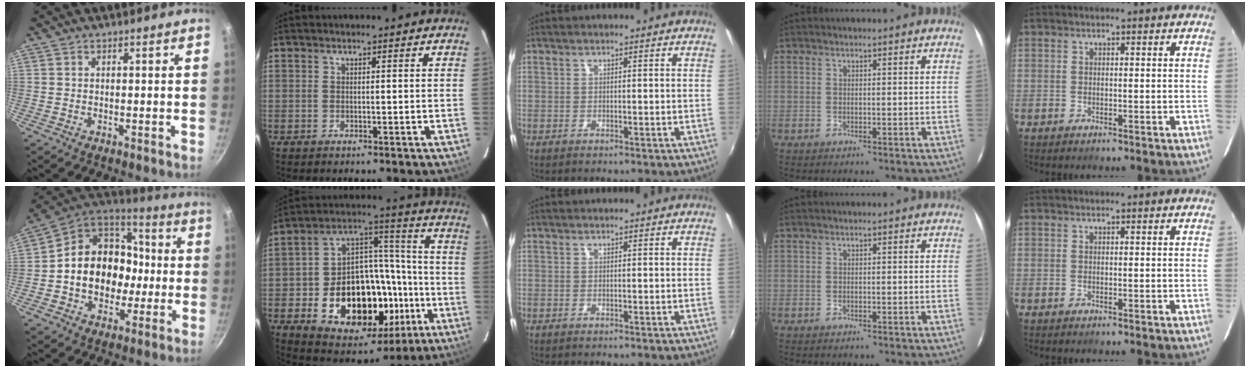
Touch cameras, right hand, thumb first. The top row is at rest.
{"thumb": {"total": 18.8, "force": [-1.6, 15.1, 11.0], "torque": [-0.148, 0.046, -0.033]}, "index": {"total": 26.2, "force": [-9.2, 17.1, 17.5], "torque": [-0.318, 0.034, -0.113]}}